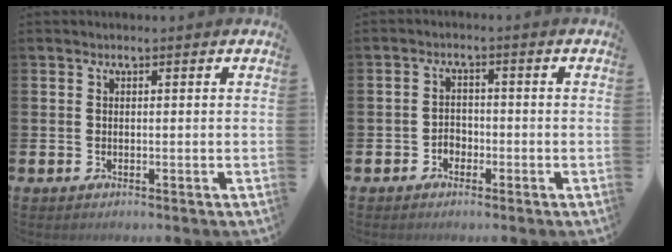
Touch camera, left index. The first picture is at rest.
{"total": 2.1, "force": [-1.2, 1.5, 0.6], "torque": [-0.013, 0.004, -0.028]}